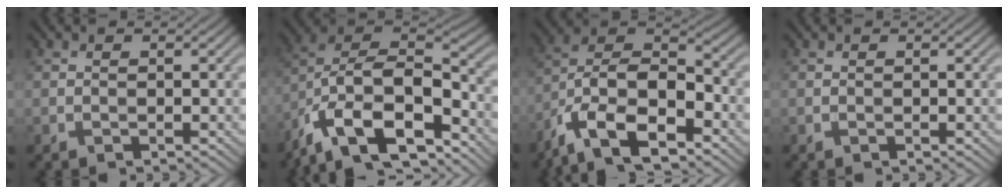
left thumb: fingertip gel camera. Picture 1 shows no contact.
{"total": 16.8, "force": [-10.2, 7.6, 11.0], "torque": [-0.225, -0.015, -0.175]}
{"total": 14.2, "force": [-8.0, 6.5, 9.8], "torque": [-0.204, -0.021, -0.159]}
{"total": 0.0}